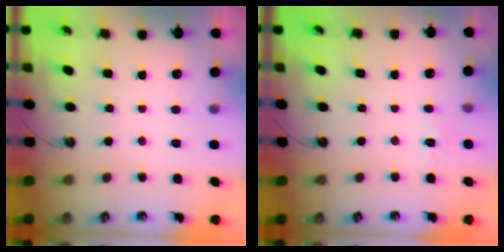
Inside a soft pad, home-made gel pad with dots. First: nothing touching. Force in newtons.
{"total": 4.0, "press": 3.9, "slide": 0.6}